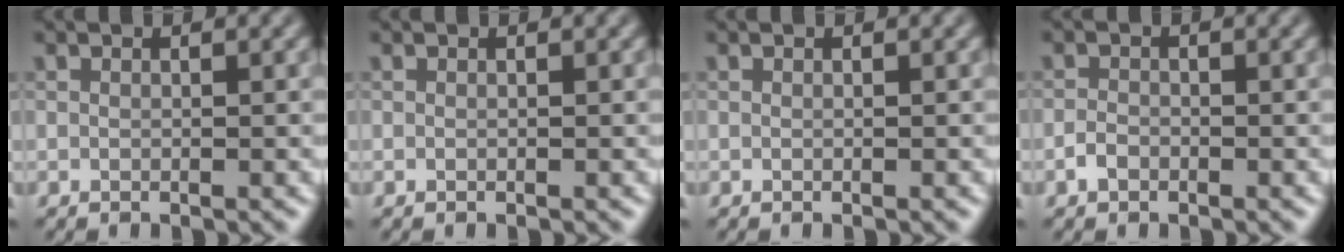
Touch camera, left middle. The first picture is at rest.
{"total": 0.0}
{"total": 0.0}
{"total": 0.9, "force": [-0.6, 0.6, 0.4], "torque": [-0.006, 0.004, -0.014]}